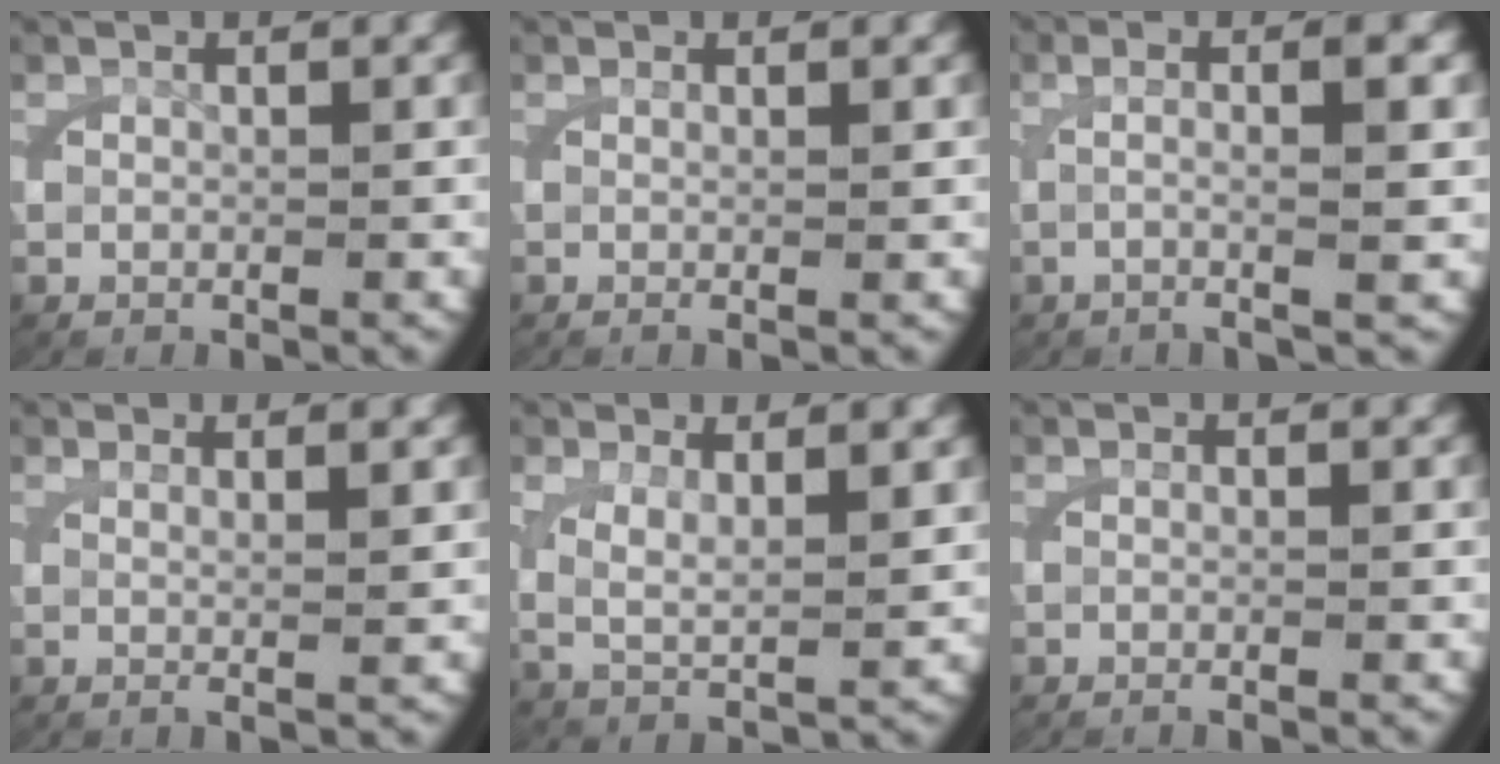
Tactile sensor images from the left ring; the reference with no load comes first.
{"total": 1.0, "force": [0.2, -0.2, 1.0], "torque": [-0.023, 0.001, 0.000]}
{"total": 4.8, "force": [0.2, 0.8, 4.7], "torque": [-0.083, 0.012, -0.002]}
{"total": 2.0, "force": [0.9, -0.2, 1.8], "torque": [-0.036, 0.000, 0.013]}
{"total": 4.4, "force": [1.2, 2.5, 3.5], "torque": [-0.073, -0.010, 0.021]}
{"total": 1.0, "force": [-0.7, 0.0, 0.7], "torque": [-0.011, 0.007, -0.018]}